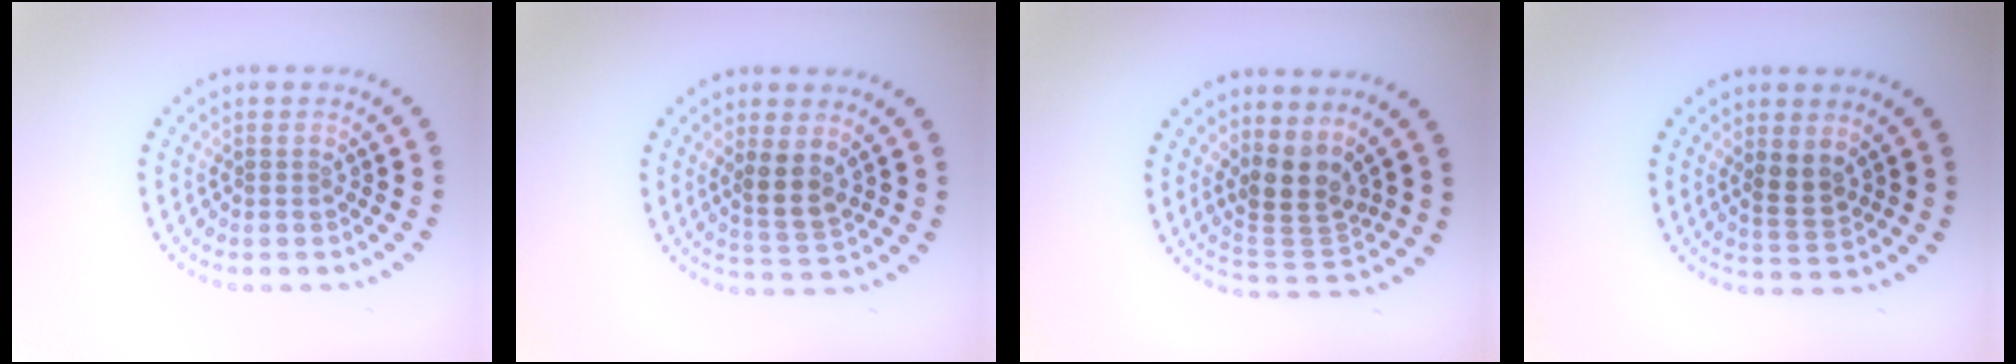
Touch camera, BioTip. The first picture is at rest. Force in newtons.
{"total": 2.9, "press": 2.5, "slide": 1.4}
{"total": 3.9, "press": 3.1, "slide": 2.3}
{"total": 2.2, "press": 2.1, "slide": 0.7}